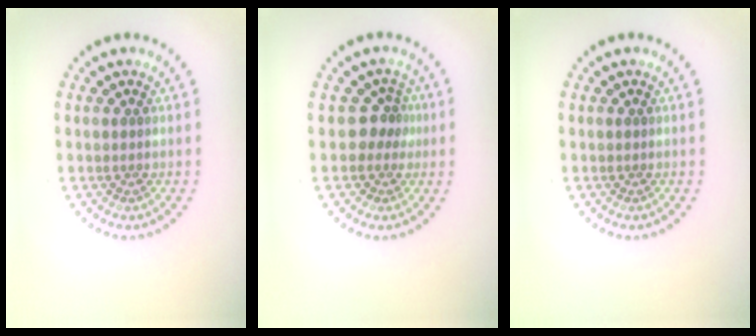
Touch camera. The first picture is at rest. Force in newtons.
{"total": 2.2, "press": 1.5, "slide": 1.6}
{"total": 0.0}